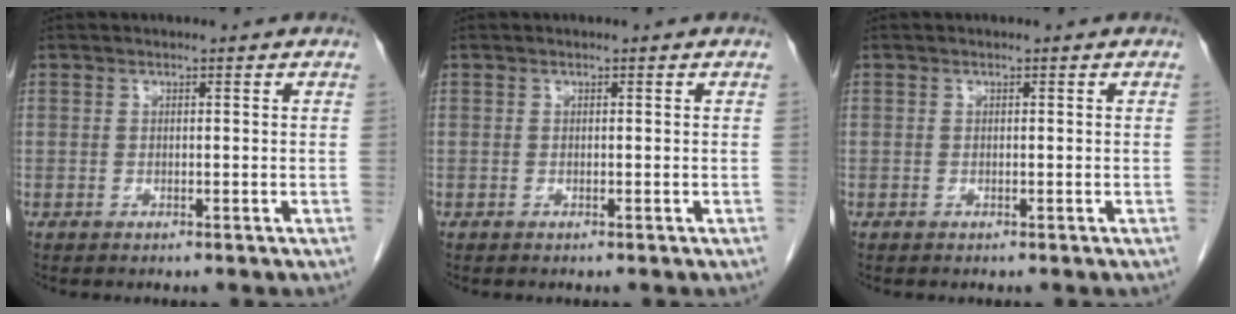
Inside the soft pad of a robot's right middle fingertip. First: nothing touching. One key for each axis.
{"total": 0.0}
{"total": 0.0}